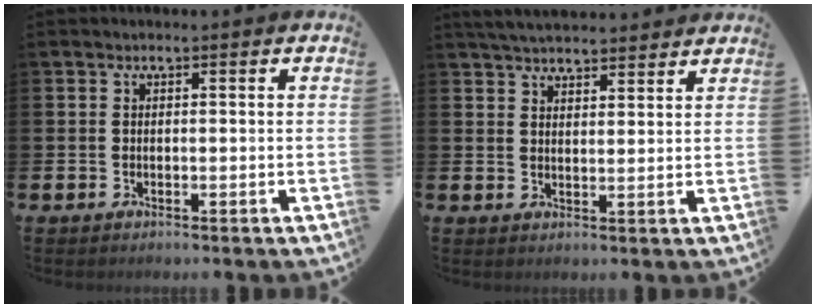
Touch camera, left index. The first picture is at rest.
{"total": 4.3, "force": [4.2, 0.5, 0.7], "torque": [-0.019, -0.017, 0.077]}